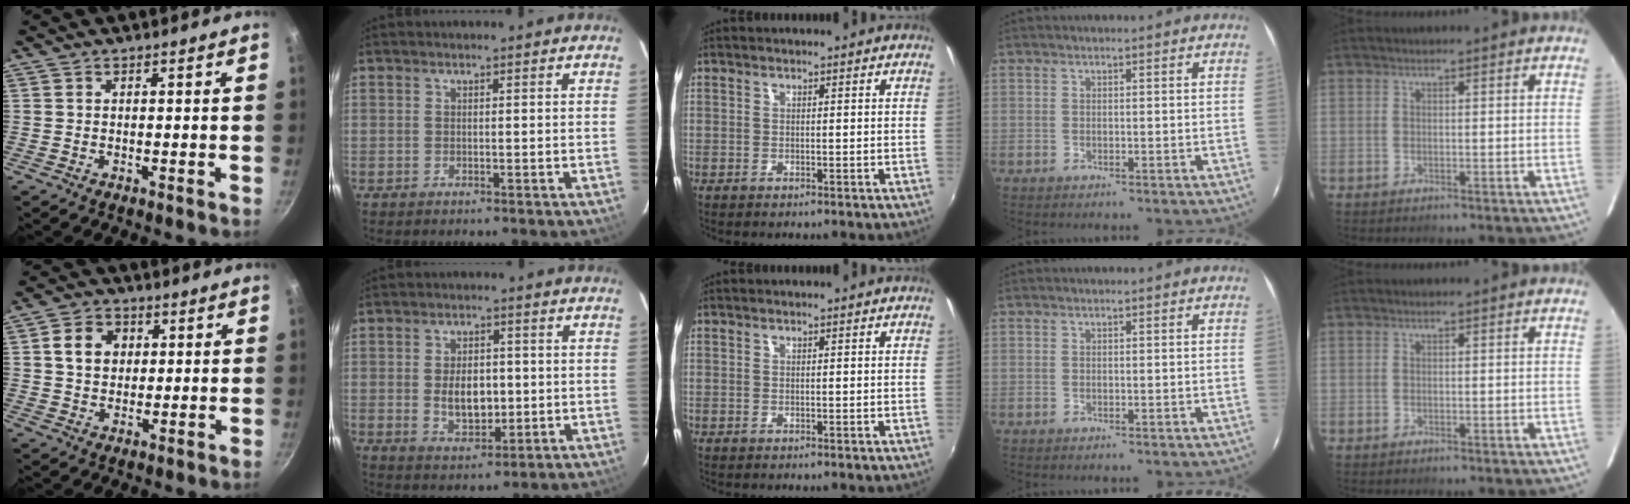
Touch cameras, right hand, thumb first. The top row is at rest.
{"thumb": {"total": 7.1, "force": [1.6, 5.8, 3.8], "torque": [-0.043, 0.006, 0.021]}, "index": {"total": 7.5, "force": [-0.5, 4.6, 5.8], "torque": [-0.106, -0.002, 0.001]}}